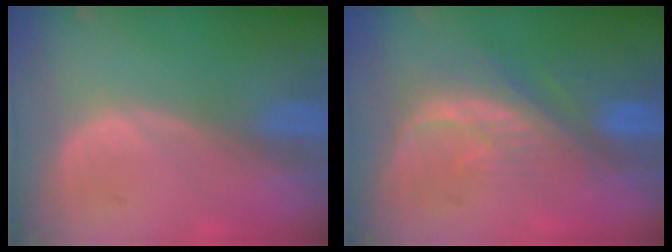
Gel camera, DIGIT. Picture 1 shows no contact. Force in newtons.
{"total": 8.1, "press": 7.3, "slide": 3.4}